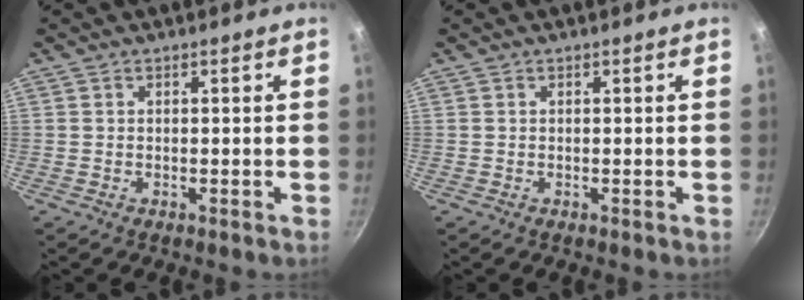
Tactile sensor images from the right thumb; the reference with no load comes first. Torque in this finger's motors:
{"motor_torque": [-0.01, -0.01, 0.12, -0.12, 0.00]}